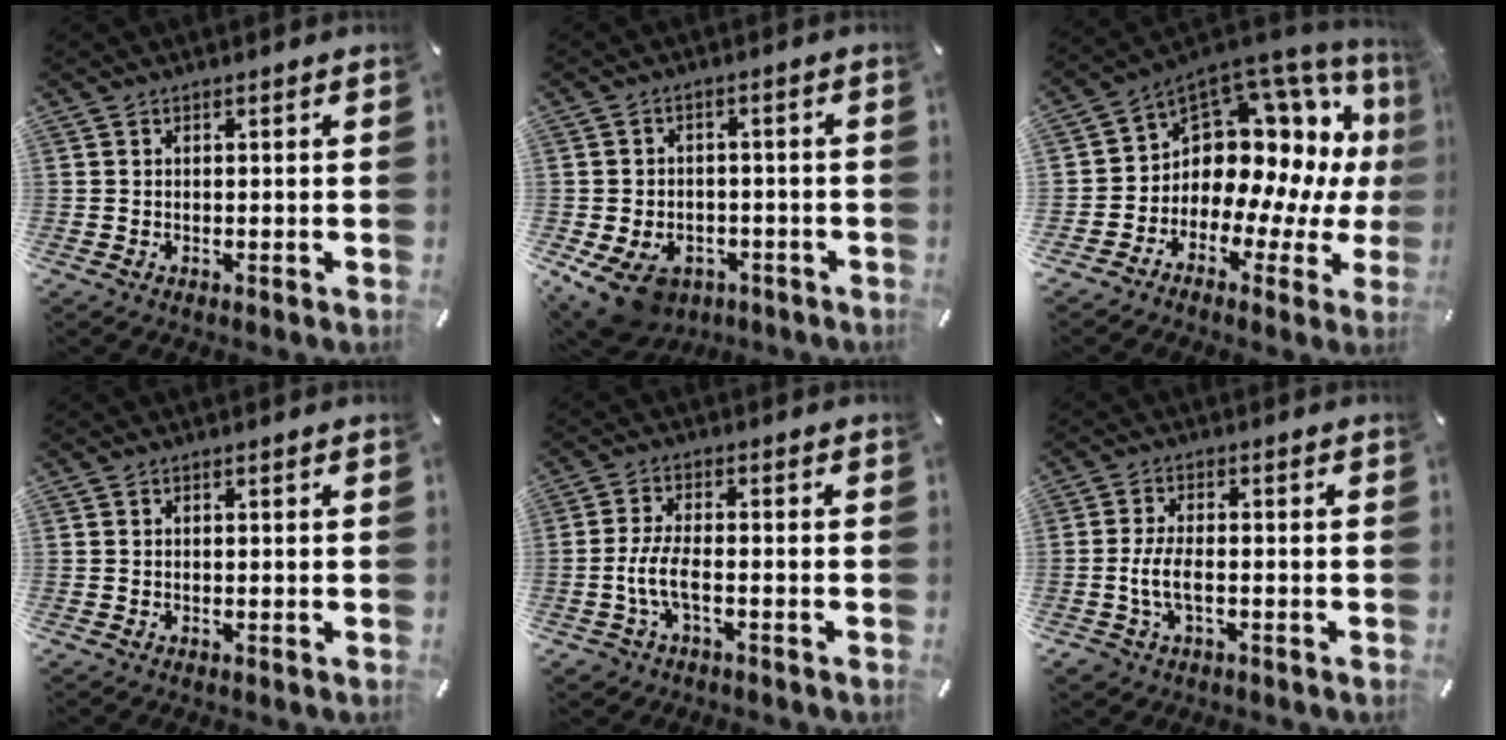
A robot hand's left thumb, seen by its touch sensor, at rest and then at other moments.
{"total": 10.4, "force": [-5.8, 7.1, 5.0], "torque": [-0.103, 0.041, -0.101]}
{"total": 11.3, "force": [3.3, 8.8, 6.3], "torque": [-0.109, -0.067, 0.055]}
{"total": 0.0}
{"total": 6.3, "force": [-2.0, 2.9, 5.2], "torque": [-0.113, 0.001, -0.038]}
{"total": 5.8, "force": [-1.5, 2.8, 4.8], "torque": [-0.108, 0.001, -0.031]}